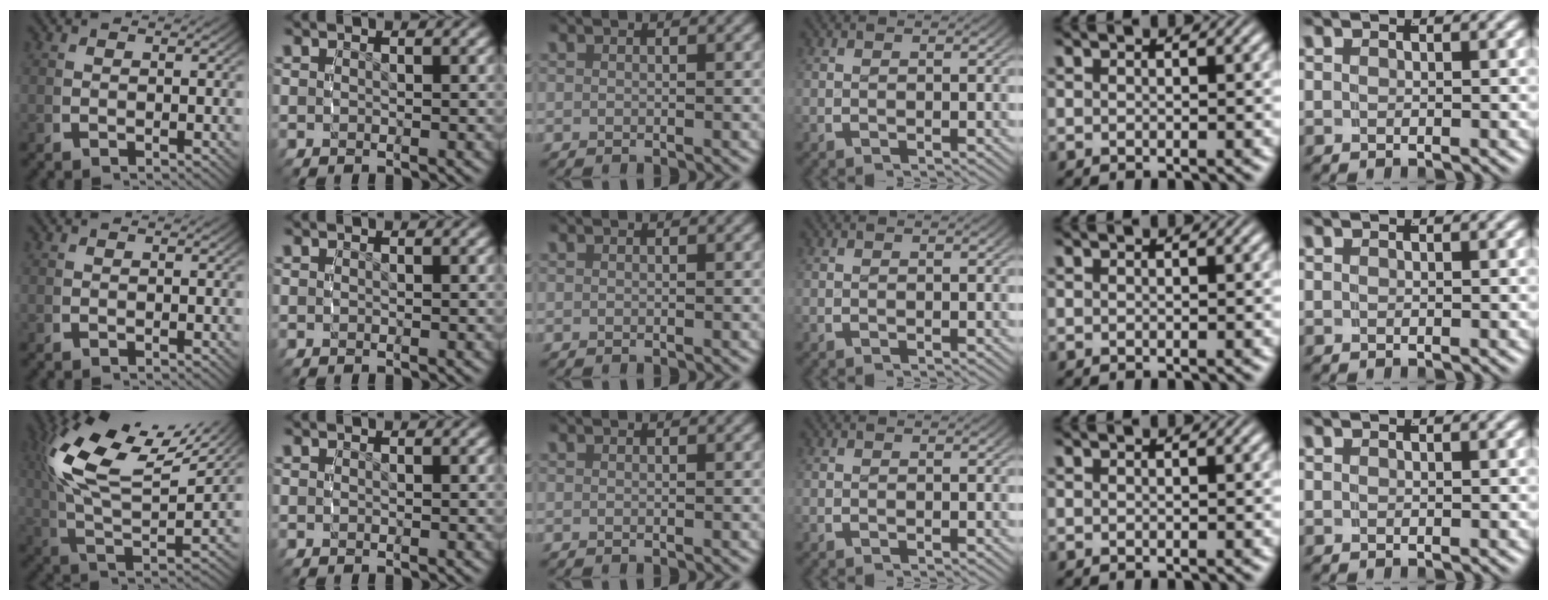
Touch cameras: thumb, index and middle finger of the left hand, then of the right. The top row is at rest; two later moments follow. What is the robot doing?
{"motion": "grasp_and_lifting", "object": "camera"}